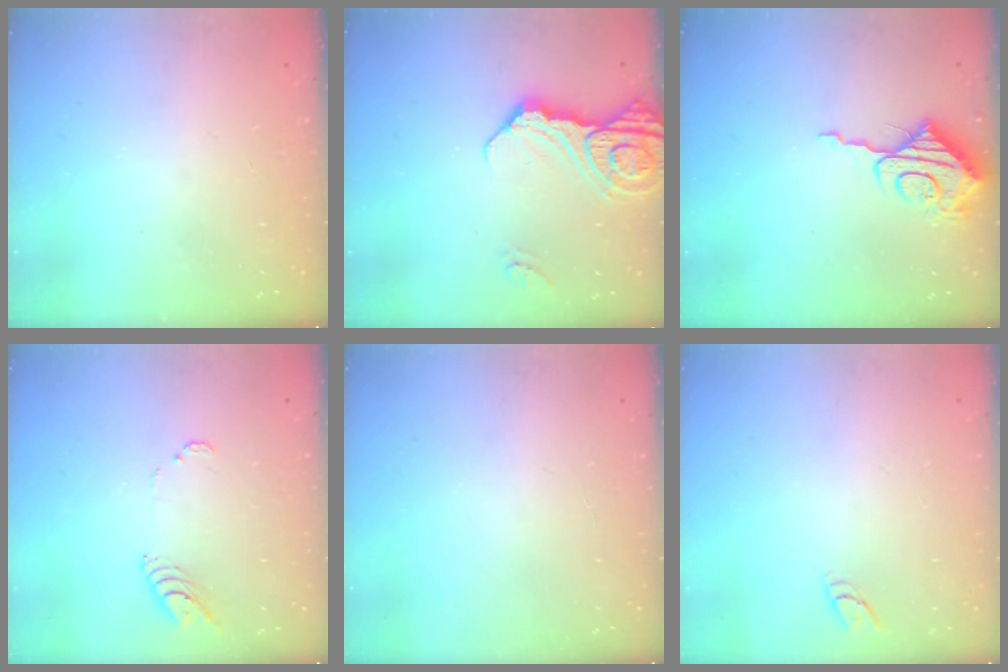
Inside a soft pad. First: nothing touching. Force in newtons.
{"total": 13.9, "press": 13.9, "slide": 1.5}
{"total": 10.2, "press": 10.2, "slide": 0.8}
{"total": 5.5, "press": 5.5, "slide": 0.6}
{"total": 1.9, "press": 1.9, "slide": 0.2}
{"total": 3.1, "press": 3.1, "slide": 0.3}